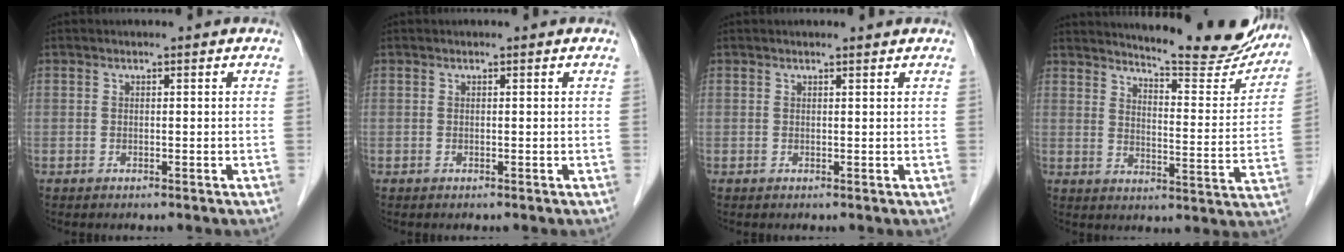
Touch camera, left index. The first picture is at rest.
{"total": 0.0}
{"total": 1.1, "force": [1.1, -0.1, 0.2], "torque": [-0.010, 0.003, 0.016]}
{"total": 17.1, "force": [16.0, 1.7, 5.7], "torque": [-0.077, -0.062, 0.197]}